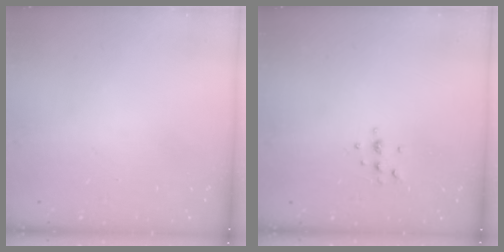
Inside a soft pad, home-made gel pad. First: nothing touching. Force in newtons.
{"total": 3.8, "press": 3.6, "slide": 1.1}